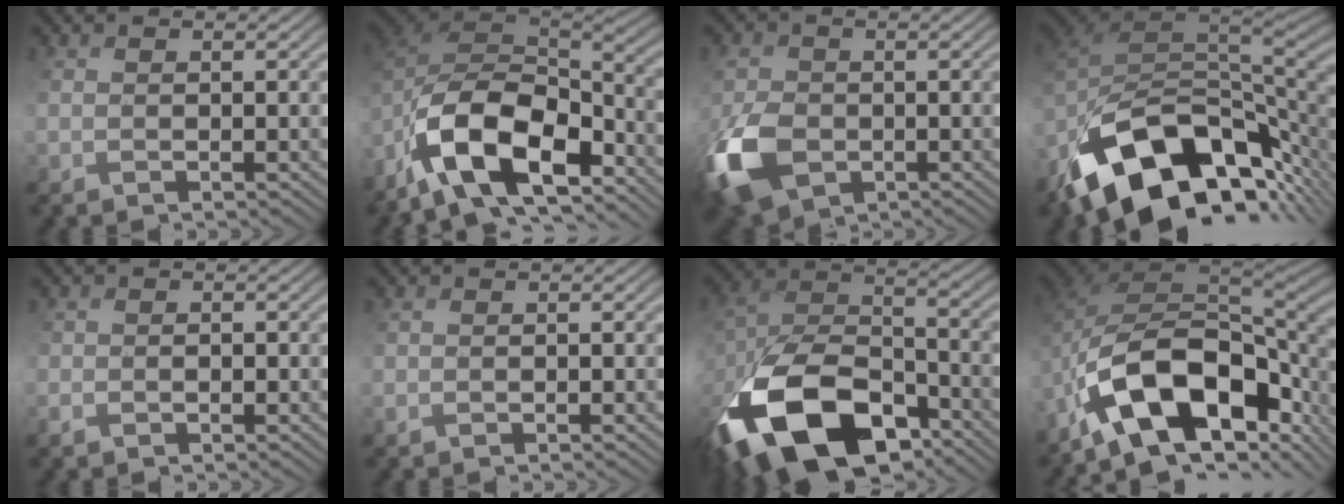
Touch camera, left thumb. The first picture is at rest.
{"total": 14.7, "force": [-8.2, 6.3, 10.5], "torque": [-0.233, -0.006, -0.158]}
{"total": 8.4, "force": [-2.0, 6.1, 5.4], "torque": [-0.138, -0.018, -0.038]}
{"total": 16.1, "force": [-7.6, 8.3, 11.5], "torque": [-0.224, -0.013, -0.133]}
{"total": 1.2, "force": [-0.4, 1.0, 0.4], "torque": [-0.005, -0.002, -0.007]}
{"total": 0.0}
{"total": 17.3, "force": [-10.1, 9.4, 10.5], "torque": [-0.219, -0.043, -0.169]}
{"total": 15.8, "force": [-7.4, 7.6, 11.8], "torque": [-0.236, -0.011, -0.116]}